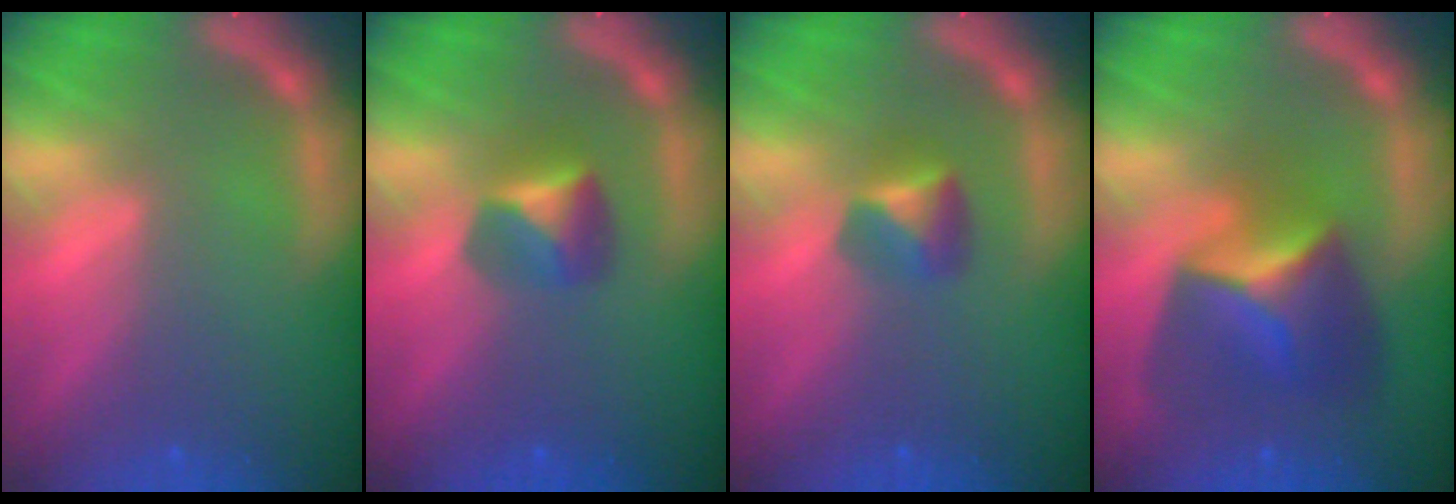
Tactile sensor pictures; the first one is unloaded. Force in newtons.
{"total": 2.9}
{"total": 2.4}
{"total": 6.9}